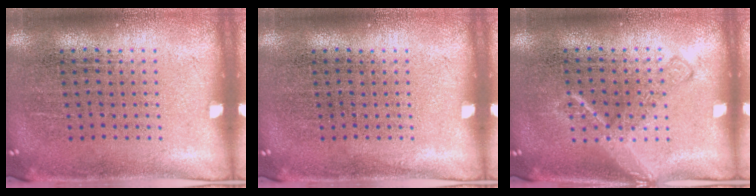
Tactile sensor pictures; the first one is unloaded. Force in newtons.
{"total": 0.0}
{"total": 2.0, "press": 2.0, "slide": 0.4}